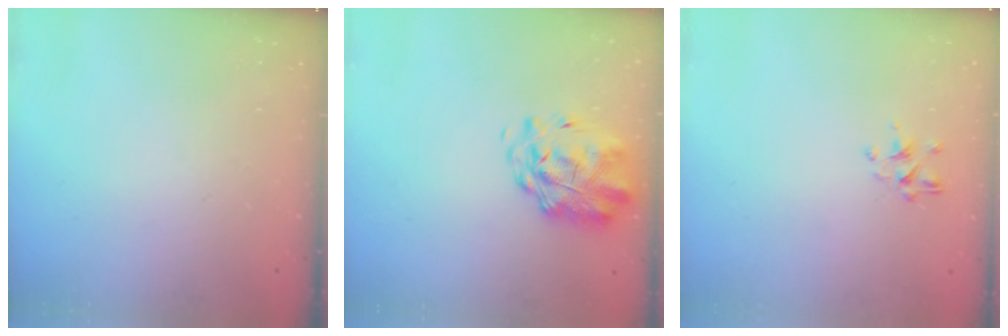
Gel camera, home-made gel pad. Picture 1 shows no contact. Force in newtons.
{"total": 3.1, "press": 2.6, "slide": 1.7}
{"total": 1.8, "press": 1.7, "slide": 0.7}